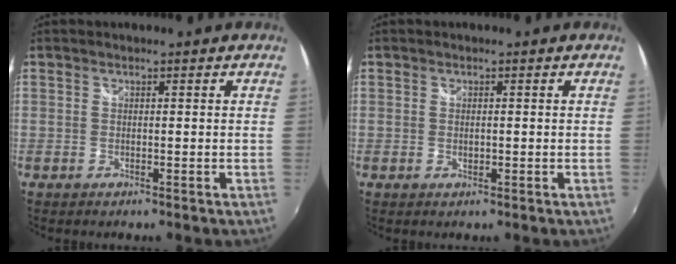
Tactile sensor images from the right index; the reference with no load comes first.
{"total": 1.0, "force": [-0.1, 0.7, 0.8], "torque": [-0.014, 0.000, -0.001]}